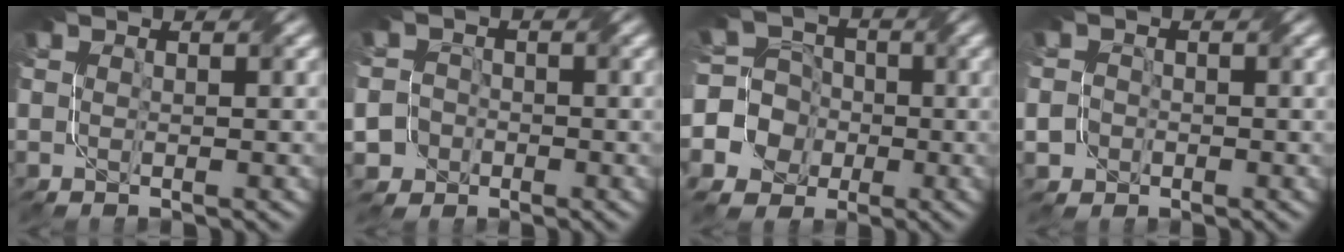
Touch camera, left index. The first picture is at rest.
{"total": 6.8, "force": [-3.9, 5.4, 1.4], "torque": [-0.030, -0.010, -0.093]}
{"total": 9.5, "force": [-2.9, 8.8, 2.1], "torque": [-0.070, 0.018, -0.079]}
{"total": 2.4, "force": [-1.1, 2.1, 0.4], "torque": [-0.004, 0.007, -0.032]}